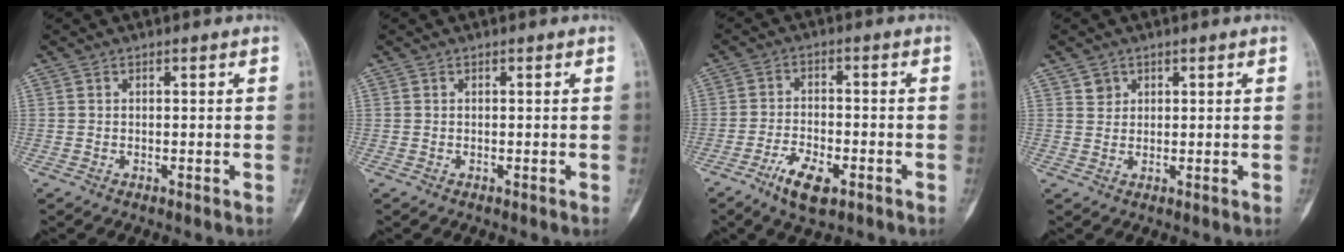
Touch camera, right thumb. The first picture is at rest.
{"total": 0.0}
{"total": 7.1, "force": [-3.9, 2.9, 5.2], "torque": [-0.096, 0.014, -0.068]}
{"total": 1.9, "force": [1.1, 1.5, 0.2], "torque": [0.014, -0.005, 0.014]}